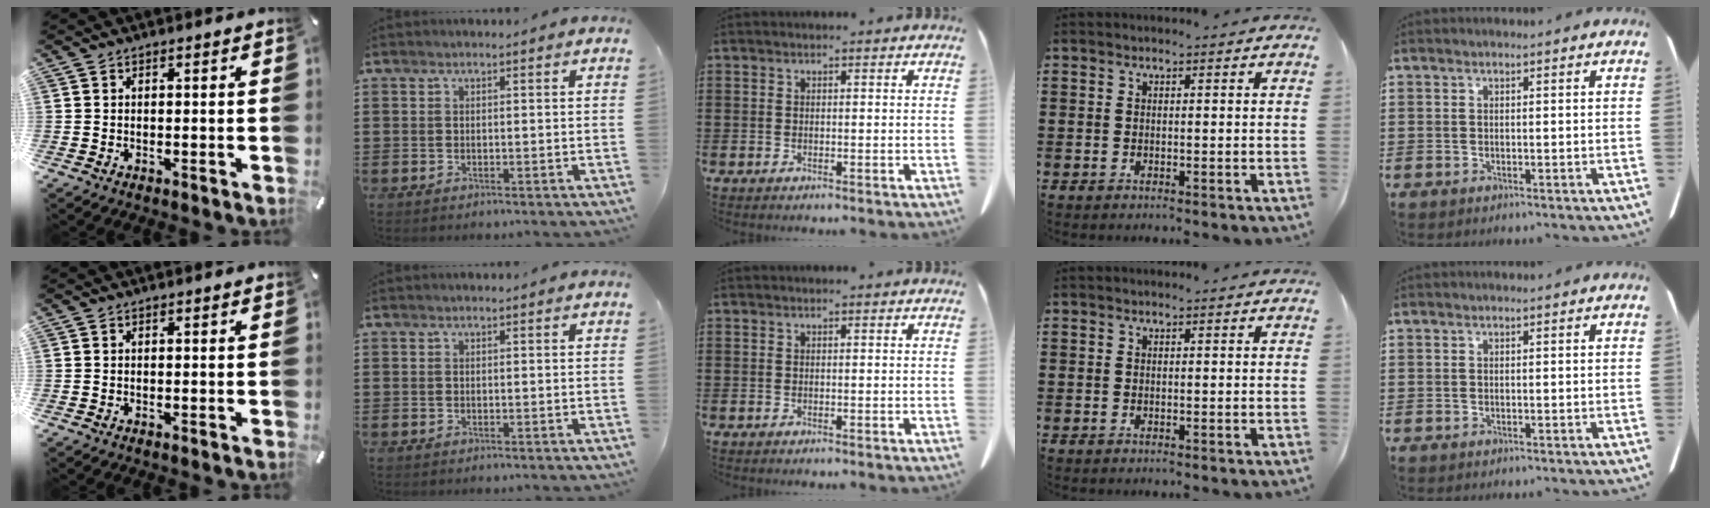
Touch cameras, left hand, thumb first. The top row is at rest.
{}